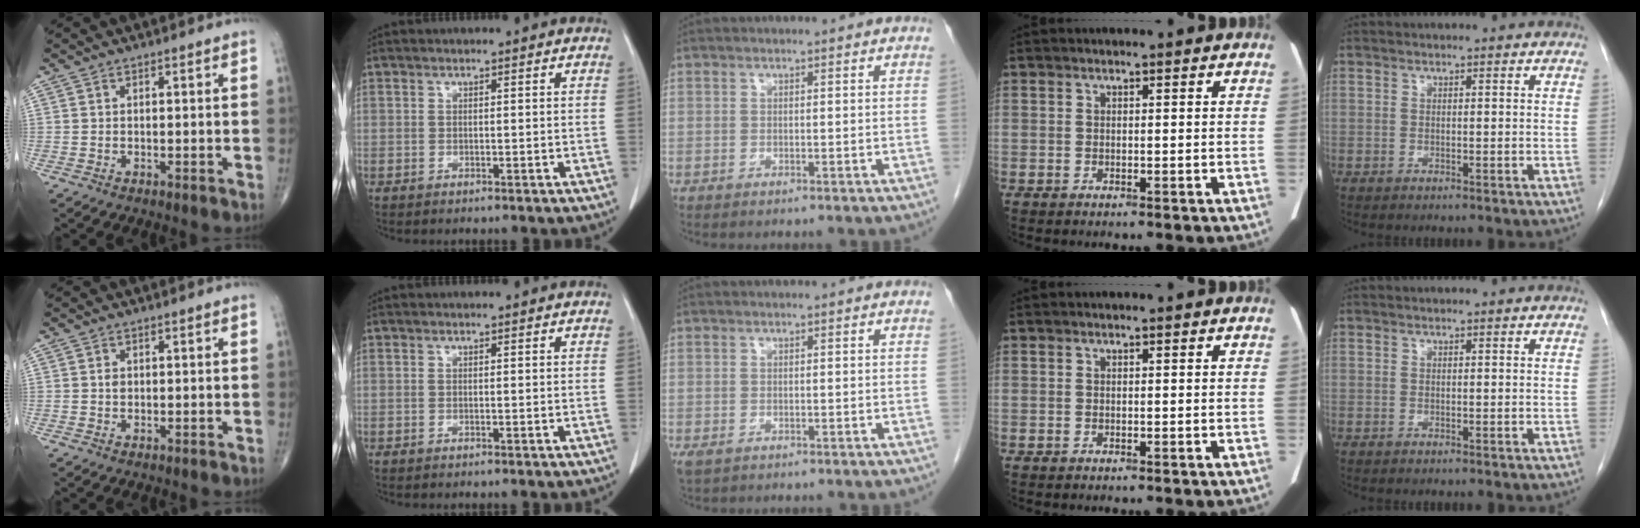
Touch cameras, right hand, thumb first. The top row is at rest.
{"thumb": {"total": 1.0, "force": [0.1, 0.8, 0.6], "torque": [-0.007, 0.001, 0.001]}, "middle": {"total": 1.4, "force": [-0.5, 1.0, 0.9], "torque": [-0.020, -0.003, -0.002]}}